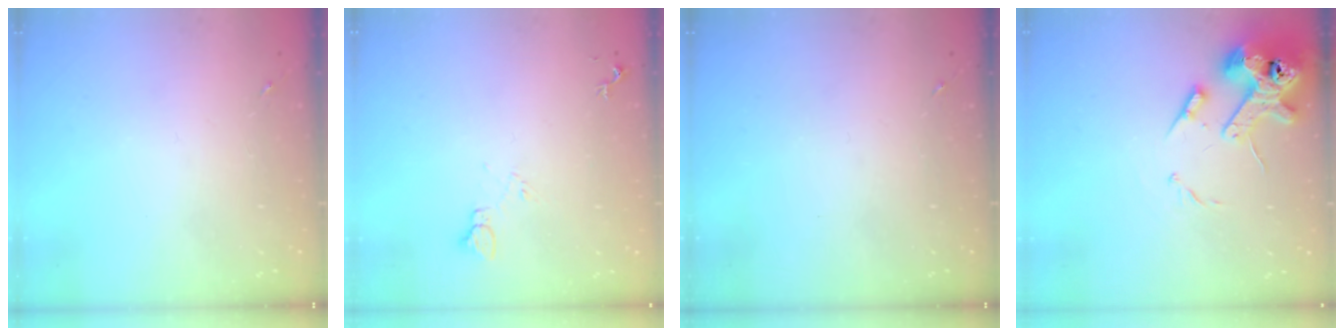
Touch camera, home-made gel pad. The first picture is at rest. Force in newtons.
{"total": 4.6, "press": 4.6, "slide": 0.6}
{"total": 0.0}
{"total": 14.4, "press": 14.2, "slide": 2.1}